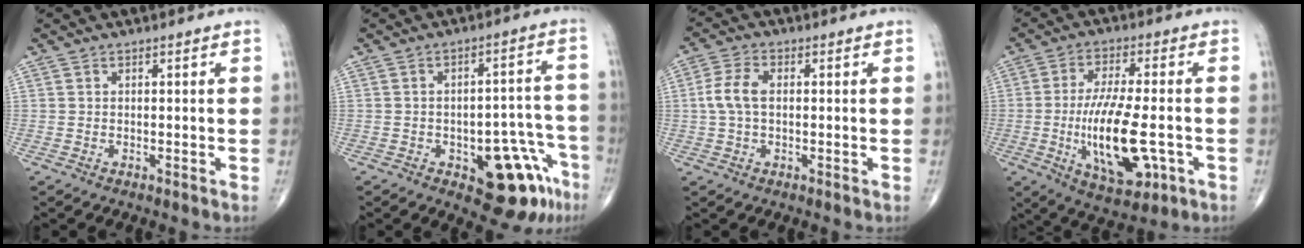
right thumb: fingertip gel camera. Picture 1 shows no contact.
{"total": 13.0, "force": [-6.5, 5.8, 9.7], "torque": [-0.076, 0.048, -0.074]}
{"total": 5.5, "force": [0.2, 3.2, 4.5], "torque": [-0.104, 0.014, -0.001]}
{"total": 15.7, "force": [-3.3, 5.9, 14.2], "torque": [-0.251, -0.002, -0.046]}